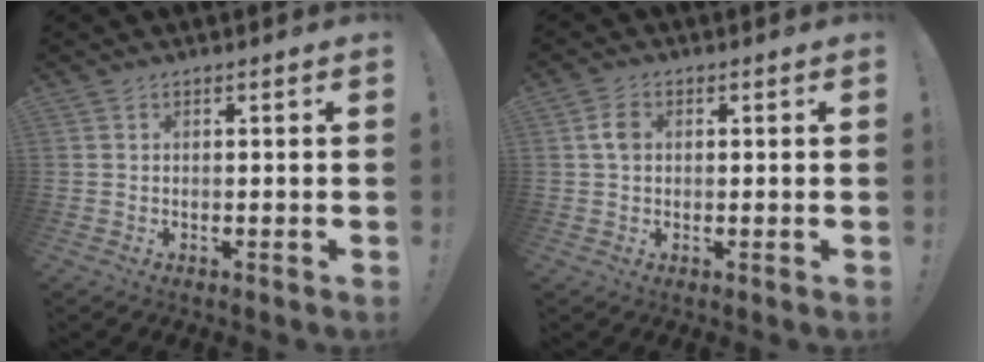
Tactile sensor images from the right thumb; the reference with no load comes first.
{"total": 3.7, "force": [0.4, 2.5, 2.6], "torque": [-0.043, 0.006, 0.006]}